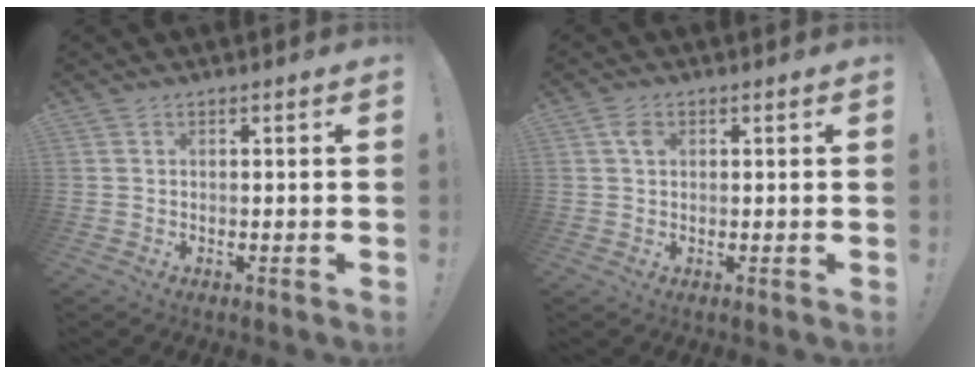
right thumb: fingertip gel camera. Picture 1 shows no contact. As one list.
[{"total": 2.9, "force": [1.1, 1.8, 1.9], "torque": [-0.033, 0.005, 0.018]}]